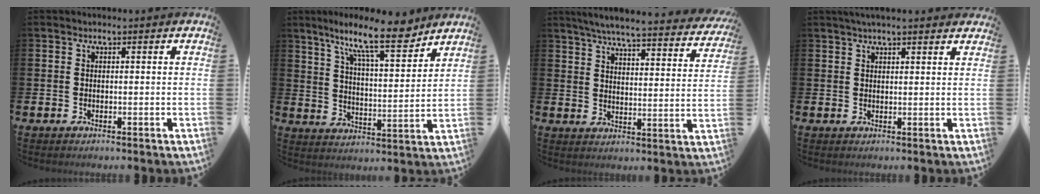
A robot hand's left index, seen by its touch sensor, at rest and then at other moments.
{"total": 12.2, "force": [9.6, 2.4, 7.1], "torque": [-0.131, -0.048, 0.161]}
{"total": 5.6, "force": [5.2, 0.2, 2.1], "torque": [-0.059, -0.041, 0.087]}
{"total": 2.6, "force": [2.4, 0.2, 1.0], "torque": [-0.017, -0.006, 0.042]}